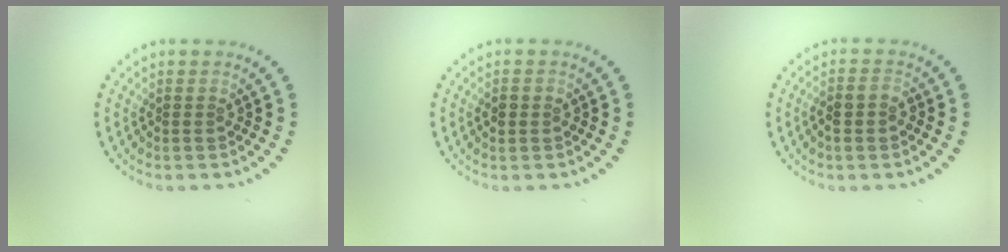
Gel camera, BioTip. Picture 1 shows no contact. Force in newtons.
{"total": 1.4, "press": 1.4, "slide": 0.2}
{"total": 2.0, "press": 1.9, "slide": 0.5}